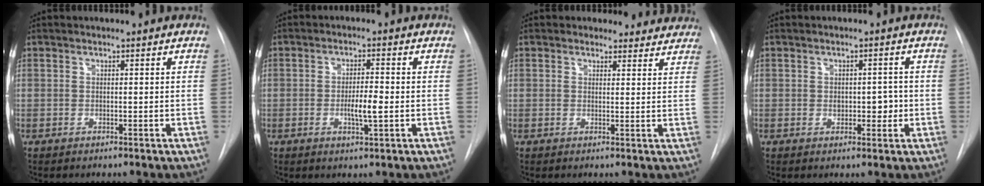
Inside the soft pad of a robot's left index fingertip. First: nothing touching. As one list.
[{"total": 4.2, "force": [-1.3, 0.6, 3.9], "torque": [-0.068, -0.009, -0.021]}, {"total": 5.7, "force": [5.0, 2.6, -0.3], "torque": [0.033, -0.009, 0.032]}, {"total": 3.3, "force": [-0.8, 2.0, 2.4], "torque": [-0.025, -0.001, -0.008]}]